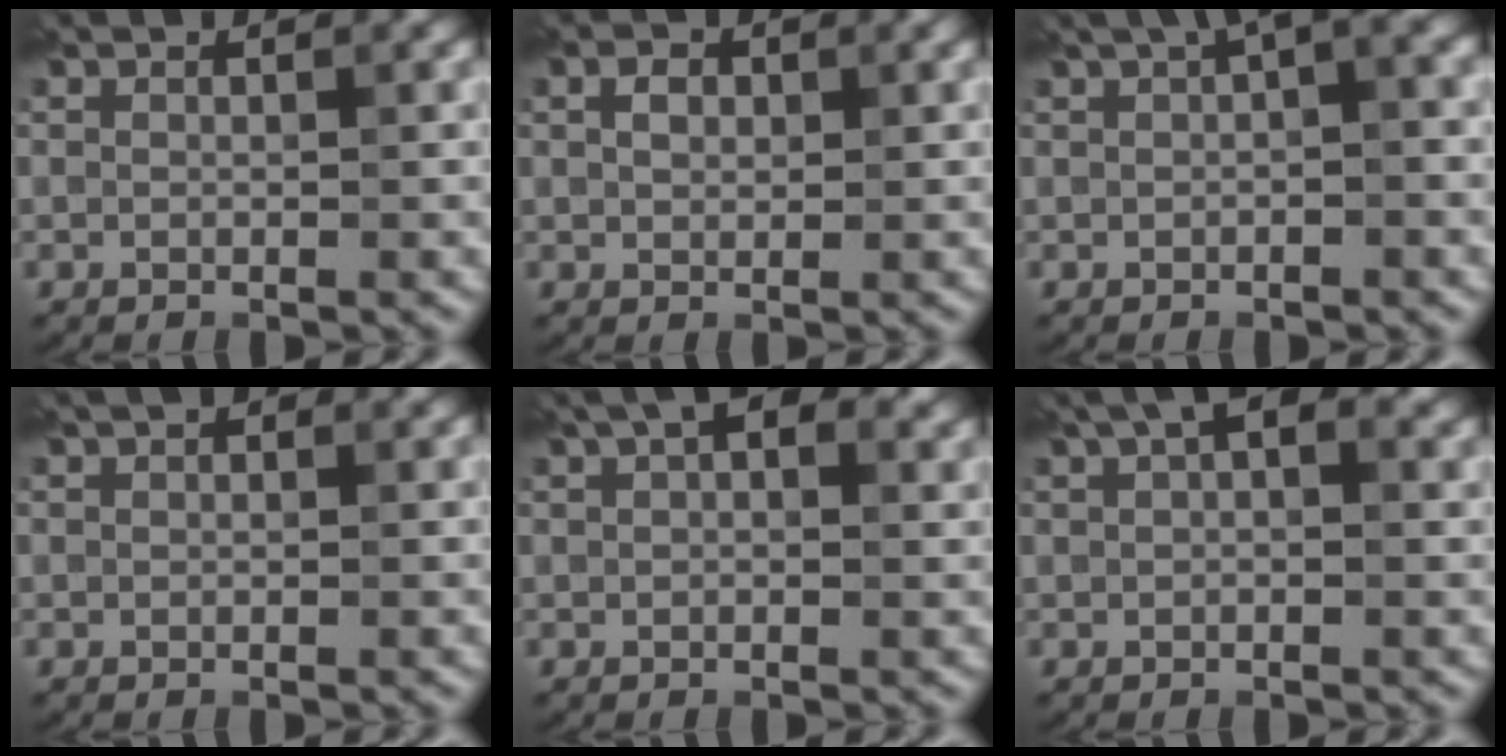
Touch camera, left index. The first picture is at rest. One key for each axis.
{"total": 1.6, "fx": 0.3, "fy": 1.1, "fz": 1.1, "tx": -0.023, "ty": 0.004, "tz": 0.005}
{"total": 3.3, "fx": 1.3, "fy": 0.8, "fz": 3.0, "tx": -0.038, "ty": 0.017, "tz": 0.017}
{"total": 1.0, "fx": 0.6, "fy": 0.5, "fz": 0.7, "tx": -0.012, "ty": 0.004, "tz": 0.007}
{"total": 4.6, "fx": 2.3, "fy": 2.4, "fz": 3.3, "tx": -0.039, "ty": 0.018, "tz": 0.025}
{"total": 3.8, "fx": 1.8, "fy": 1.8, "fz": 2.8, "tx": -0.040, "ty": 0.014, "tz": 0.025}